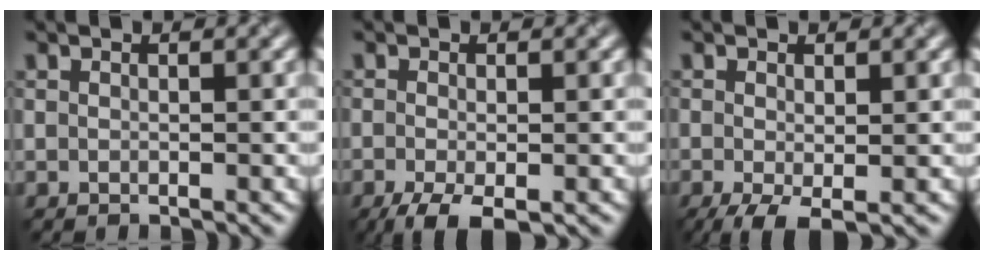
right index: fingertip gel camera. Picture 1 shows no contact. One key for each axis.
{"total": 3.9, "fx": -2.2, "fy": 1.3, "fz": 2.9, "tx": -0.056, "ty": -0.007, "tz": -0.040}
{"total": 3.4, "fx": -1.3, "fy": 1.2, "fz": 2.9, "tx": -0.064, "ty": -0.011, "tz": -0.027}